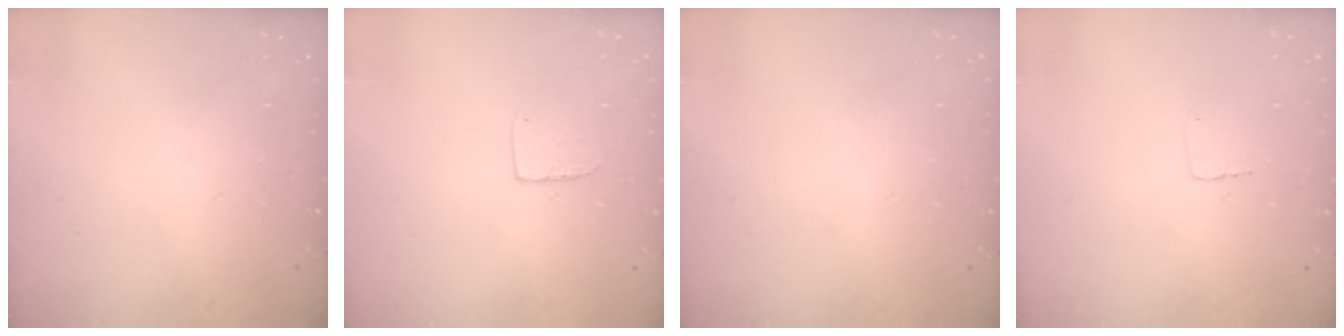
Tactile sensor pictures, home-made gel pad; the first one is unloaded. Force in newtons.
{"total": 5.9, "press": 5.9, "slide": 0.5}
{"total": 0.0}
{"total": 2.7, "press": 2.7, "slide": 0.1}